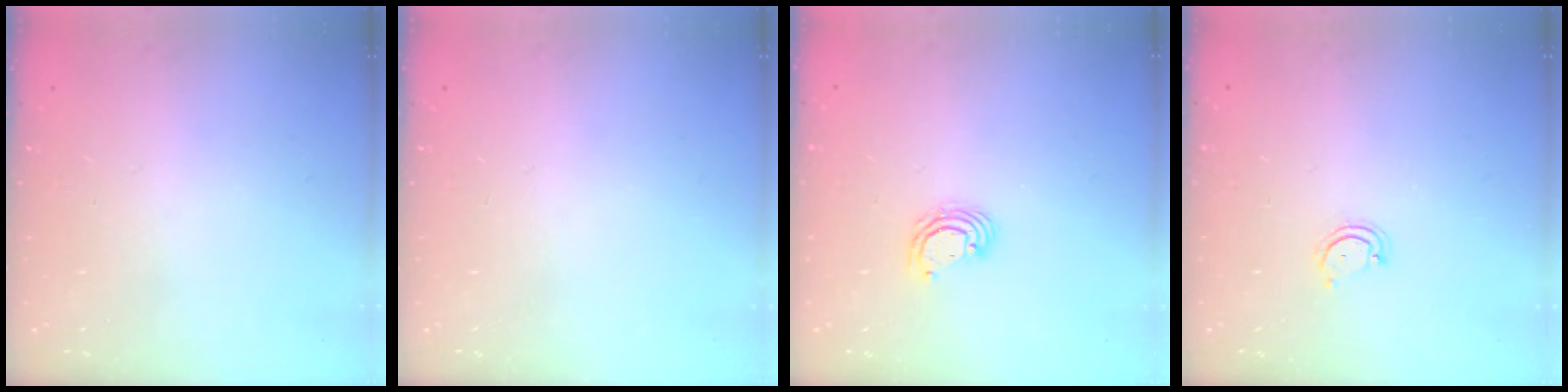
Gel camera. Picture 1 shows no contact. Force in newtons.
{"total": 0.0}
{"total": 4.3, "press": 4.3, "slide": 0.1}
{"total": 3.8, "press": 3.8, "slide": 0.2}